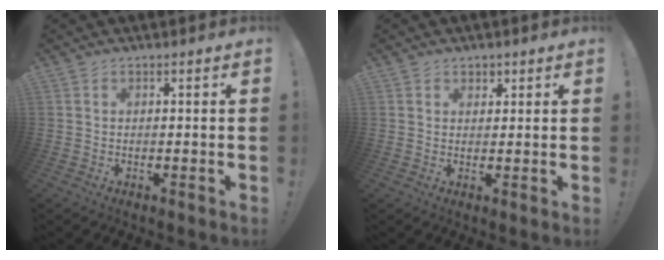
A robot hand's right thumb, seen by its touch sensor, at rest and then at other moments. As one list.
[{"total": 1.9, "force": [1.2, 1.4, 0.3], "torque": [0.001, -0.006, 0.020]}]